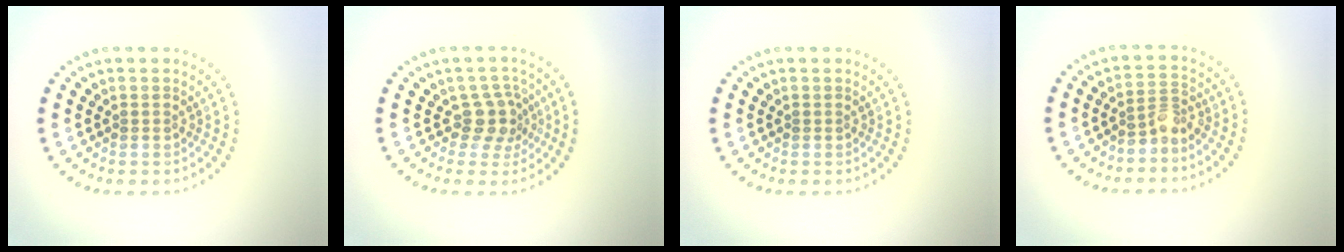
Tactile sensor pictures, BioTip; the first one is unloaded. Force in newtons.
{"total": 2.8, "press": 2.1, "slide": 1.8}
{"total": 0.0}
{"total": 2.1, "press": 1.6, "slide": 1.3}